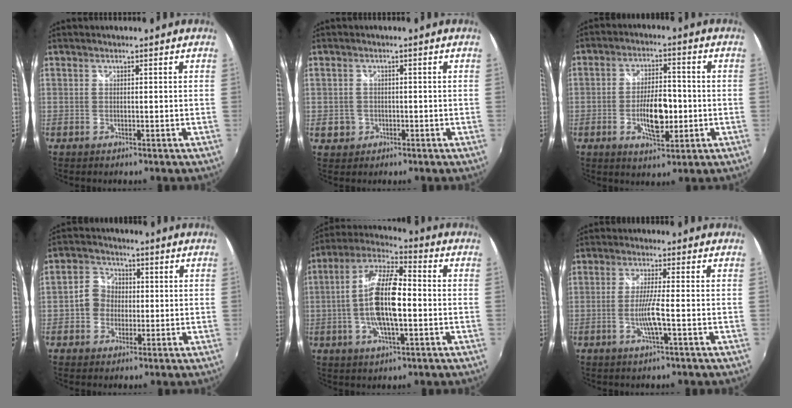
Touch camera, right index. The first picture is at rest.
{"total": 2.9, "force": [-0.8, 2.8, 0.4], "torque": [-0.013, 0.003, -0.010]}
{"total": 8.9, "force": [-2.1, 3.8, 7.7], "torque": [-0.141, 0.002, -0.031]}
{"total": 5.7, "force": [-0.6, 5.2, 2.3], "torque": [-0.047, 0.019, -0.017]}
{"total": 14.4, "force": [-1.6, 4.6, 13.6], "torque": [-0.267, 0.008, -0.038]}
{"total": 4.7, "force": [-1.6, -0.6, 4.4], "torque": [-0.087, -0.008, -0.030]}